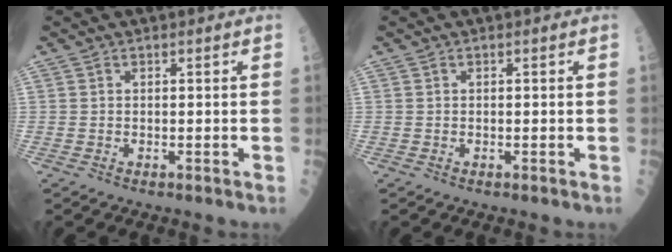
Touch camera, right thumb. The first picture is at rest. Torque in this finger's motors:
{"motor_torque": [-0.07, 0.28, -0.21, -0.06, 0.02]}